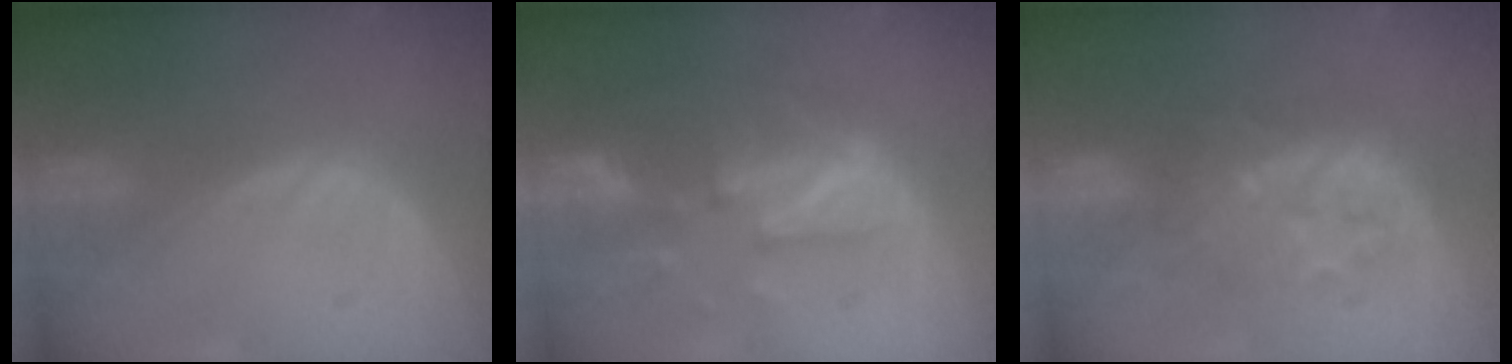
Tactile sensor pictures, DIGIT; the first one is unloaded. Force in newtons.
{"total": 9.8, "press": 8.6, "slide": 4.7}
{"total": 7.9, "press": 7.8, "slide": 1.4}